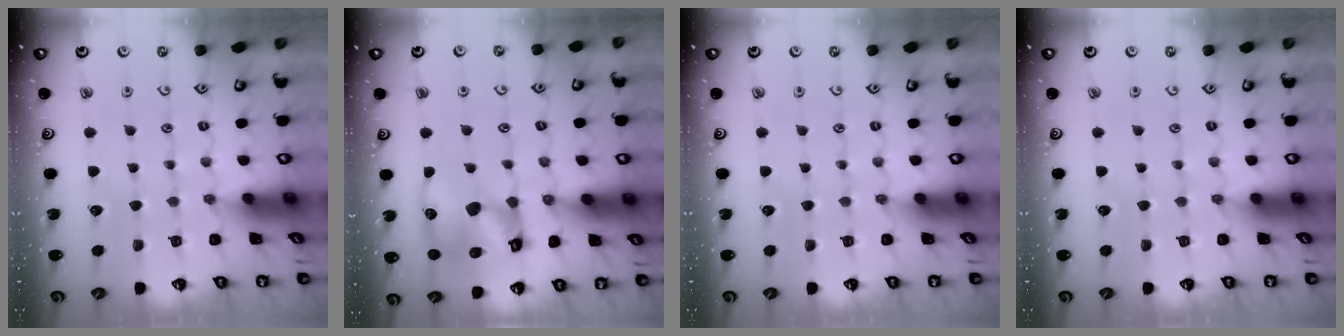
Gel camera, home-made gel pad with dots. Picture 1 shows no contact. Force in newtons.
{"total": 14.6, "press": 14.5, "slide": 2.2}
{"total": 0.0}
{"total": 0.0}